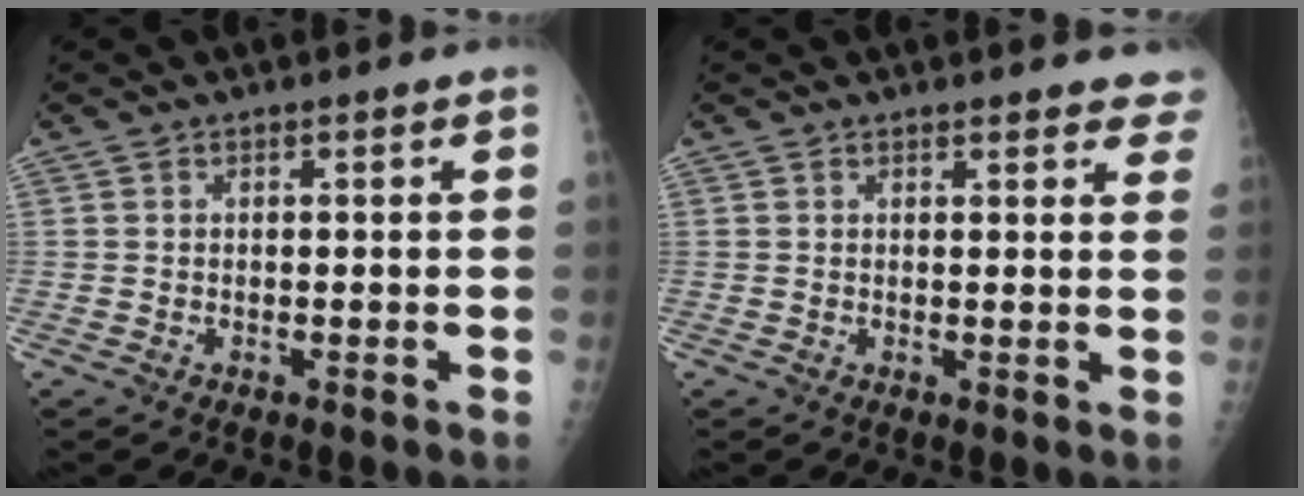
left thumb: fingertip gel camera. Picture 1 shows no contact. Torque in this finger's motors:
{"motor_torque": [-0.43, 0.05, -0.18, -0.18, 0.05]}